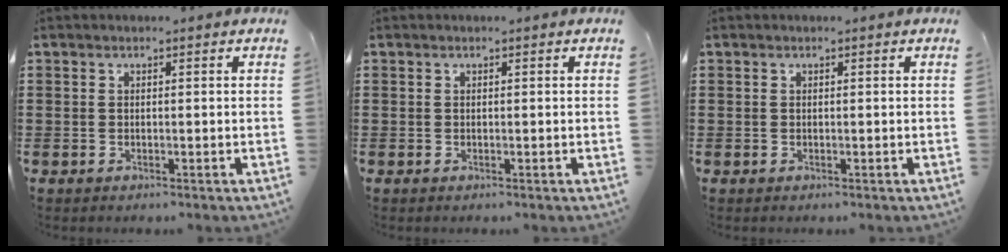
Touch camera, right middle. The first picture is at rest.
{"total": 0.0}
{"total": 0.0}